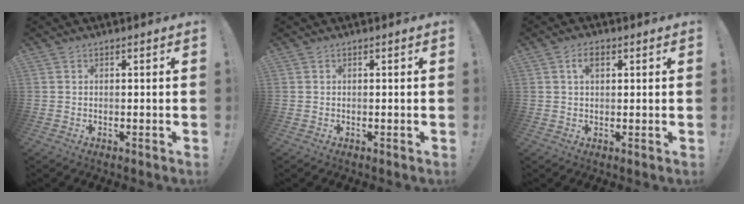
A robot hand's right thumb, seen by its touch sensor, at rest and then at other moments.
{"total": 0.0}
{"total": 3.9, "force": [1.5, 2.1, 3.0], "torque": [-0.051, 0.004, 0.023]}